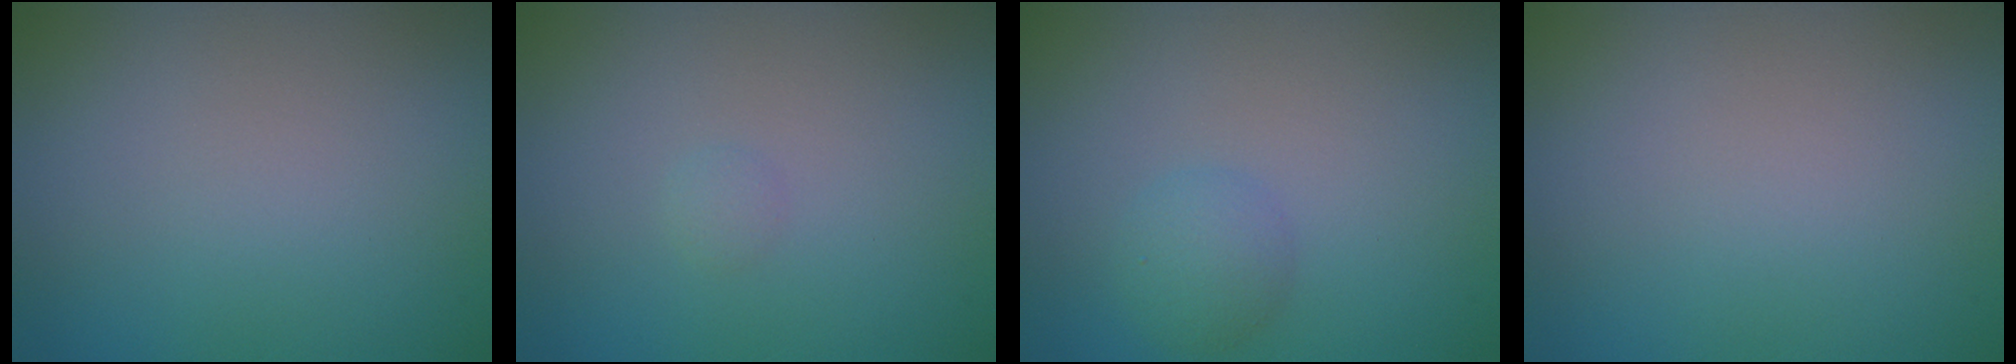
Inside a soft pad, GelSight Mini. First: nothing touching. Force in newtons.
{"total": 0.5, "press": 0.5, "slide": 0.0}
{"total": 1.8, "press": 1.8, "slide": 0.1}
{"total": 0.0}